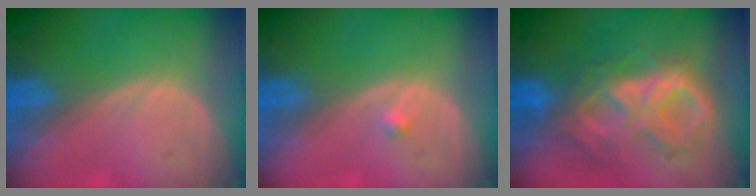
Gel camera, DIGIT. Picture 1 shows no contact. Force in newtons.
{"total": 0.7, "press": 0.7, "slide": 0.1}
{"total": 10.4, "press": 8.9, "slide": 5.5}